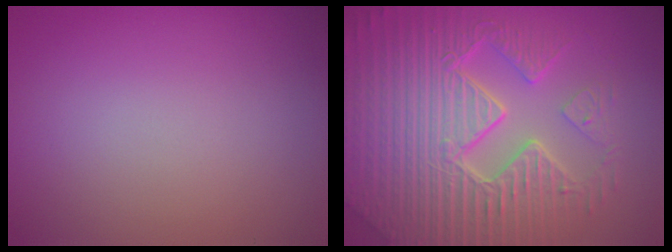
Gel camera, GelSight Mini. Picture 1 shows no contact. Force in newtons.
{"total": 10.5, "press": 7.0, "slide": 7.8}